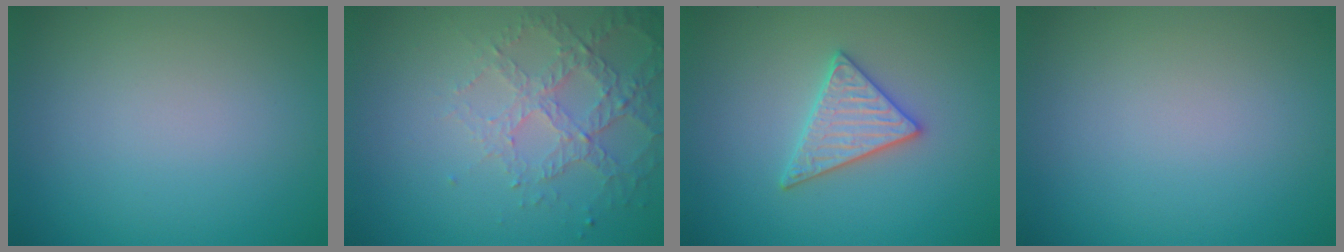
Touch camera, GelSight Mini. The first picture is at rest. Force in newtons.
{"total": 4.1, "press": 3.0, "slide": 2.9}
{"total": 2.9, "press": 2.8, "slide": 0.5}
{"total": 0.0}